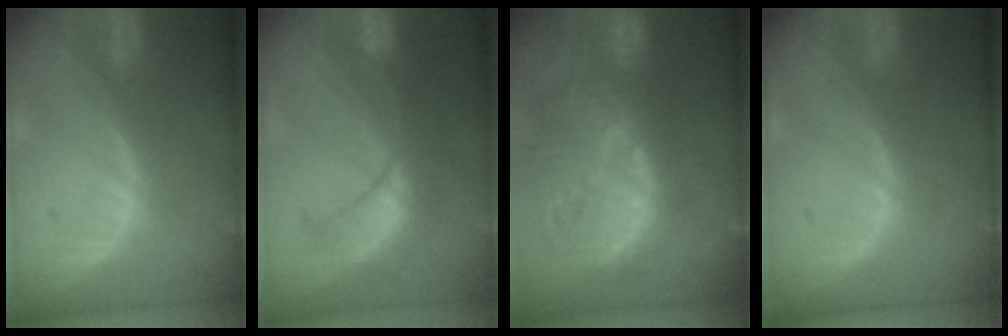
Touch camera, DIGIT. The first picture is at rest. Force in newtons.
{"total": 8.2, "press": 8.1, "slide": 0.8}
{"total": 15.2, "press": 13.3, "slide": 7.4}
{"total": 0.0}